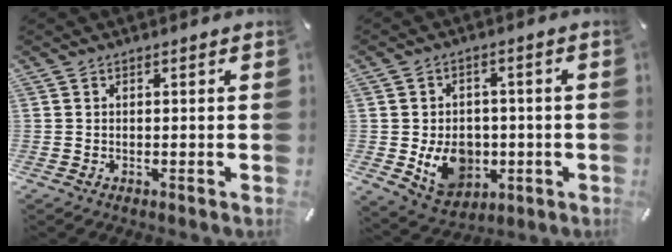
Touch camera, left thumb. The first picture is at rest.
{"total": 11.4, "force": [-2.4, 9.2, 6.3], "torque": [-0.107, 0.015, -0.033]}